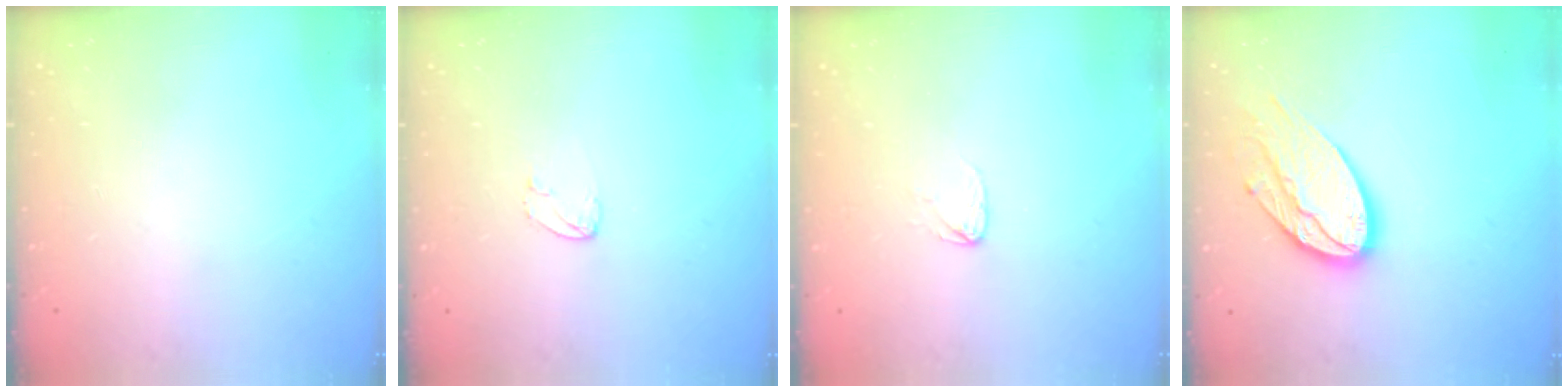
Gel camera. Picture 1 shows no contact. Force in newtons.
{"total": 2.8, "press": 2.8, "slide": 0.2}
{"total": 3.5, "press": 3.5, "slide": 0.3}
{"total": 15.8, "press": 15.8, "slide": 1.2}